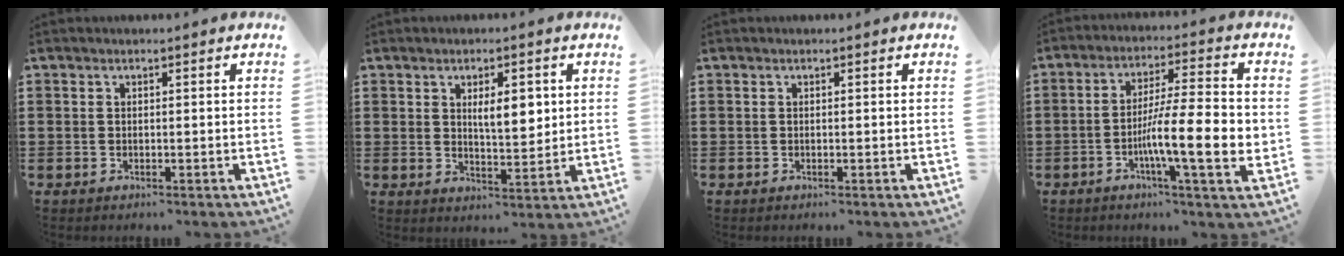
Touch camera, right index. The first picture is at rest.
{"total": 5.6, "force": [1.6, 2.1, 4.9], "torque": [-0.068, -0.006, 0.018]}
{"total": 0.0}
{"total": 12.5, "force": [-2.5, 2.1, 12.0], "torque": [-0.207, -0.006, -0.045]}